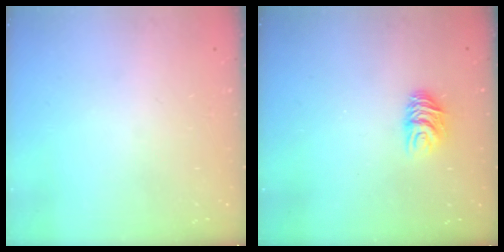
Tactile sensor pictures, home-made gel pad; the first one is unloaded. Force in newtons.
{"total": 6.9, "press": 6.9, "slide": 0.5}